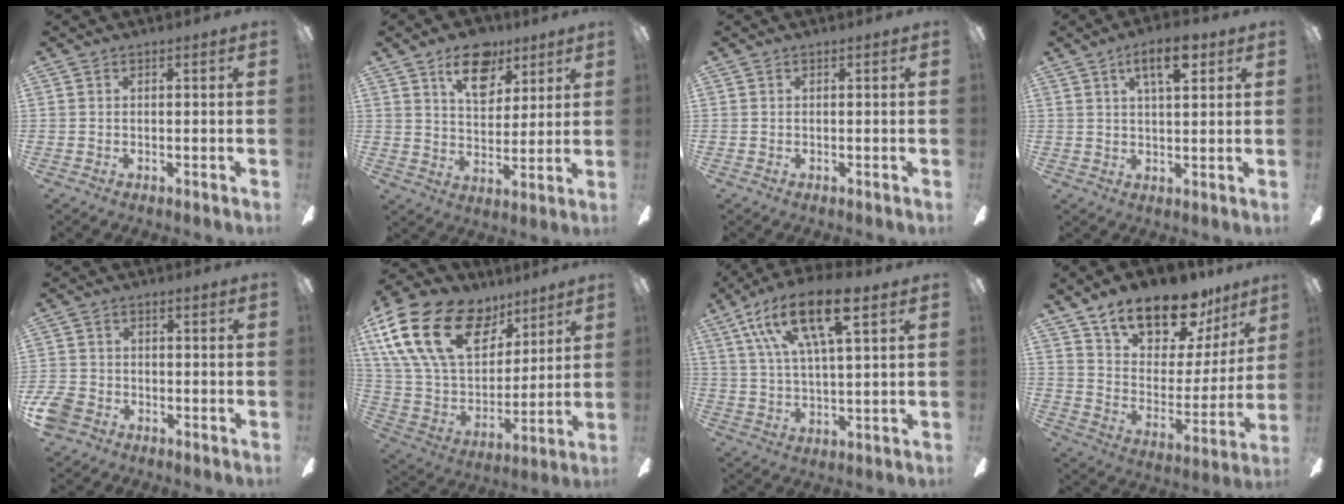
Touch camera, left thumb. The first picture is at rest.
{"total": 12.8, "force": [7.6, 7.5, 7.0], "torque": [-0.090, -0.027, 0.133]}
{"total": 0.0}
{"total": 8.3, "force": [4.3, 3.1, 6.4], "torque": [-0.100, -0.006, 0.070]}
{"total": 5.6, "force": [-3.1, 3.9, 2.4], "torque": [-0.068, 0.013, -0.064]}
{"total": 25.4, "force": [12.6, 15.4, 15.8], "torque": [-0.322, -0.055, 0.227]}
{"total": 17.1, "force": [9.2, 5.8, 13.1], "torque": [-0.245, -0.025, 0.154]}
{"total": 17.4, "force": [14.0, 7.6, 7.1], "torque": [-0.111, -0.101, 0.246]}